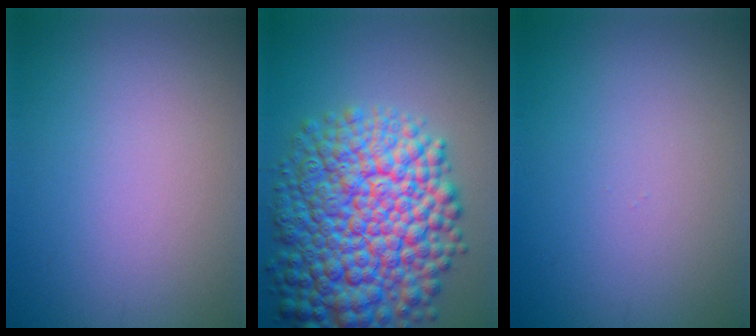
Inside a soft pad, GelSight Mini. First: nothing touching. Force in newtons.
{"total": 13.3, "press": 13.3, "slide": 0.3}
{"total": 0.0}